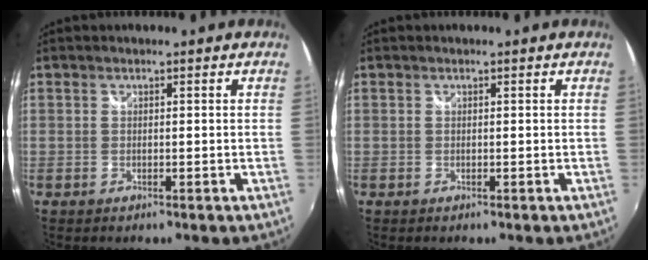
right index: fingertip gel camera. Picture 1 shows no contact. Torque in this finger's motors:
{"motor_torque": [0.00, 0.00, 0.00, 0.00]}